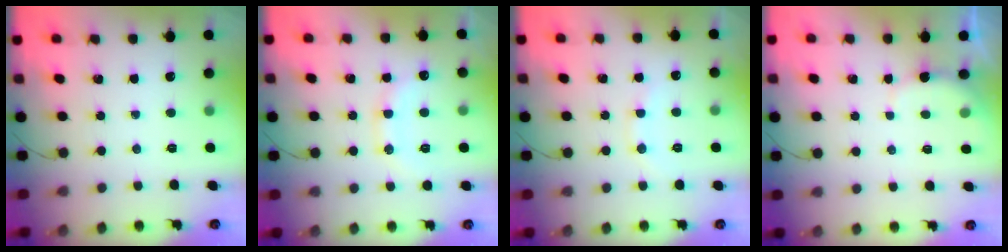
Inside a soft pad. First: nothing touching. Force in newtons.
{"total": 12.6, "press": 12.6, "slide": 1.0}
{"total": 8.4, "press": 8.3, "slide": 1.4}
{"total": 2.3, "press": 2.2, "slide": 0.6}